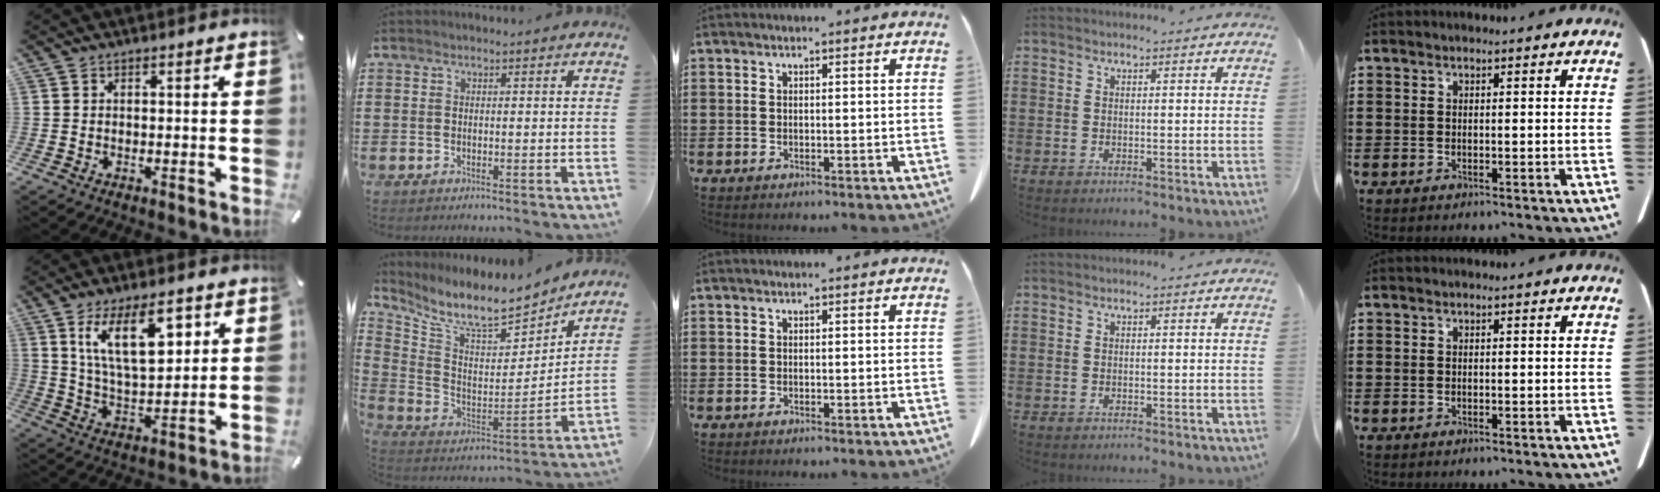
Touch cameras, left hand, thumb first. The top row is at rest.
{"thumb": {"total": 15.9, "force": [7.7, 7.3, 11.8], "torque": [-0.216, -0.016, 0.130]}, "index": {"total": 9.2, "force": [8.3, 1.4, 3.8], "torque": [-0.107, -0.067, 0.137]}}